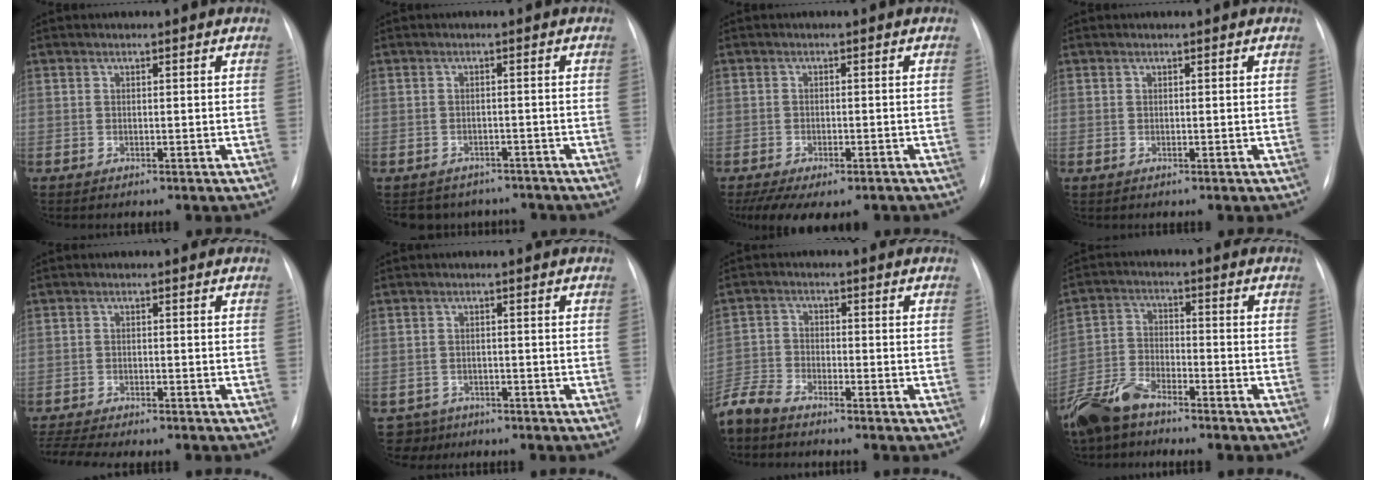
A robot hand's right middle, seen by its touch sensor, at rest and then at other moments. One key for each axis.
{"total": 7.7, "fx": -6.8, "fy": 3.6, "fz": 0.6, "tx": -0.009, "ty": 0.009, "tz": -0.077}
{"total": 9.8, "fx": -6.9, "fy": 4.4, "fz": 5.4, "tx": -0.093, "ty": -0.005, "tz": -0.094}
{"total": 0.0}
{"total": 8.3, "fx": -7.5, "fy": 0.7, "fz": 3.3, "tx": -0.057, "ty": -0.005, "tz": -0.112}
{"total": 3.6, "fx": -2.8, "fy": 2.1, "fz": -1.0, "tx": 0.015, "ty": 0.000, "tz": -0.048}
{"total": 6.0, "fx": -5.7, "fy": 1.2, "fz": 1.8, "tx": -0.039, "ty": -0.016, "tz": -0.115}
{"total": 7.8, "fx": -6.6, "fy": 2.3, "fz": 3.4, "tx": -0.081, "ty": -0.015, "tz": -0.129}